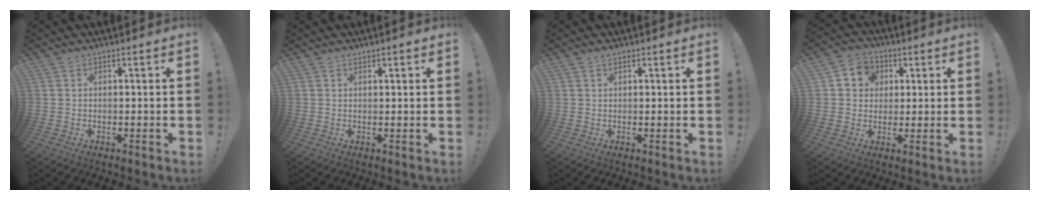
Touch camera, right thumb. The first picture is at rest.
{"total": 1.0, "force": [0.8, 0.4, 0.2], "torque": [0.009, -0.005, 0.013]}
{"total": 1.1, "force": [0.8, 0.4, 0.6], "torque": [-0.012, 0.000, 0.014]}
{"total": 7.8, "force": [1.5, 7.2, 2.5], "torque": [-0.031, 0.001, 0.032]}